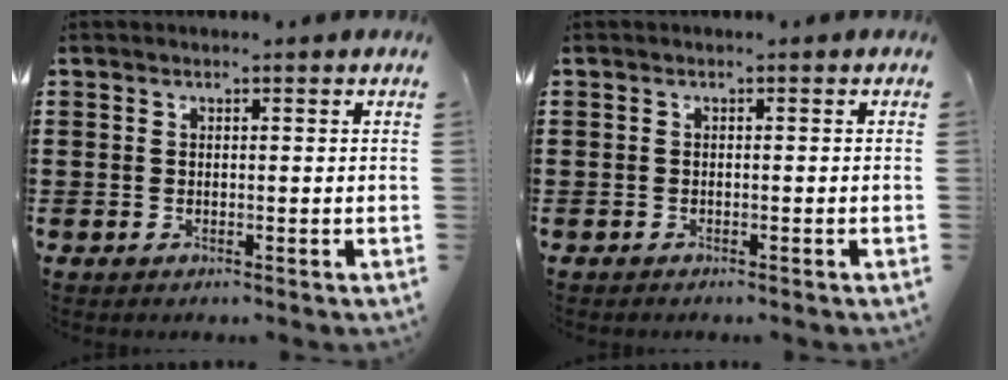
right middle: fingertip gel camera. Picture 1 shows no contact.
{"total": 0.6, "force": [-0.5, 0.2, 0.0], "torque": [-0.001, 0.001, -0.012]}